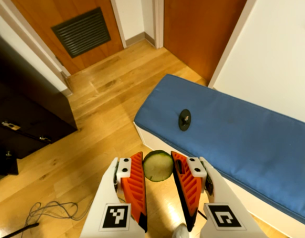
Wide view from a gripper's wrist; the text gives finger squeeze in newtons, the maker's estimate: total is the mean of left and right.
{"total": 9.3, "left": 9.5, "right": 9.1}